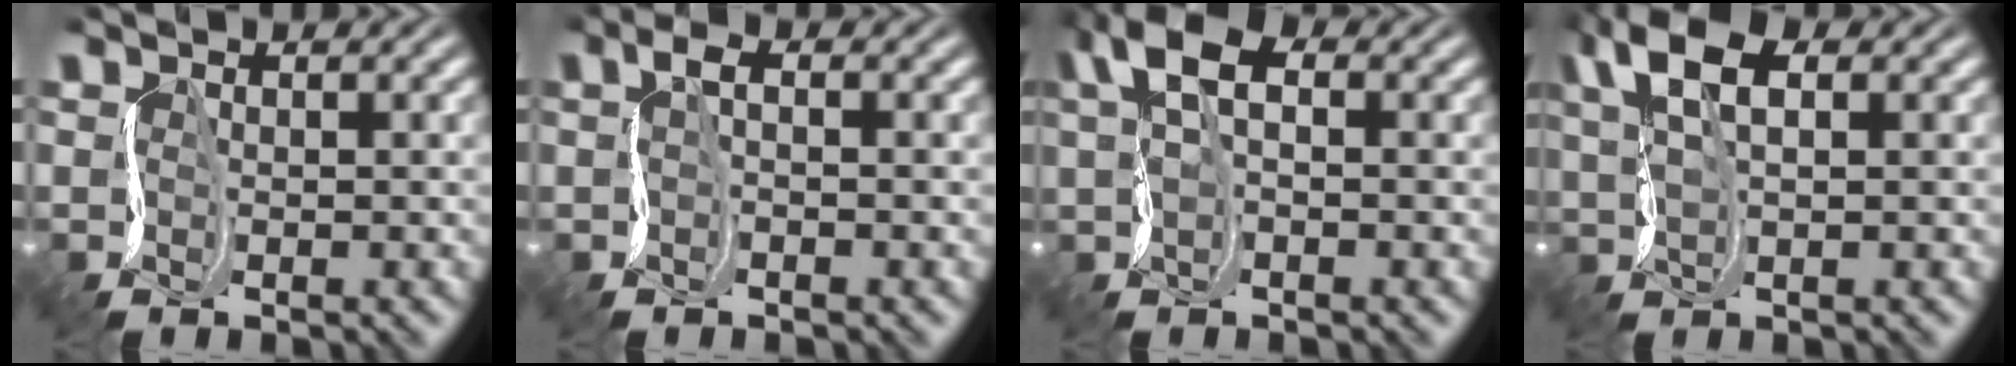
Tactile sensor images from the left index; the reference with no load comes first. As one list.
[{"total": 1.9, "force": [-0.4, 1.0, 1.5], "torque": [-0.035, 0.002, -0.014]}, {"total": 6.3, "force": [1.1, 3.8, 4.9], "torque": [-0.109, 0.020, 0.009]}, {"total": 6.6, "force": [2.0, 3.3, 5.4], "torque": [-0.124, 0.016, 0.027]}]